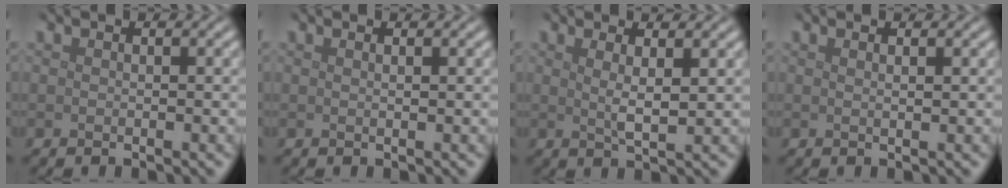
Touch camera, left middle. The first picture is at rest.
{"total": 0.7, "force": [0.4, 0.2, 0.5], "torque": [-0.001, 0.002, 0.002]}
{"total": 2.3, "force": [1.0, 0.5, 2.0], "torque": [-0.035, -0.003, 0.015]}
{"total": 1.0, "force": [0.5, 0.3, 0.7], "torque": [-0.003, 0.001, 0.002]}